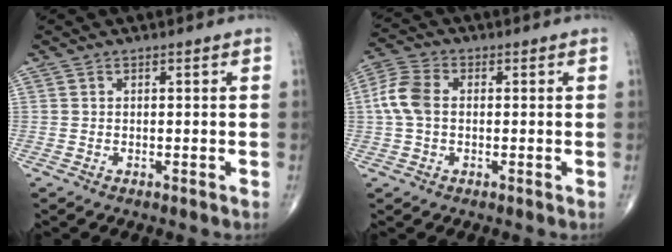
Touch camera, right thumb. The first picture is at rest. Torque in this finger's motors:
{"motor_torque": [-0.18, 0.63, 0.95, 0.12, 0.09]}